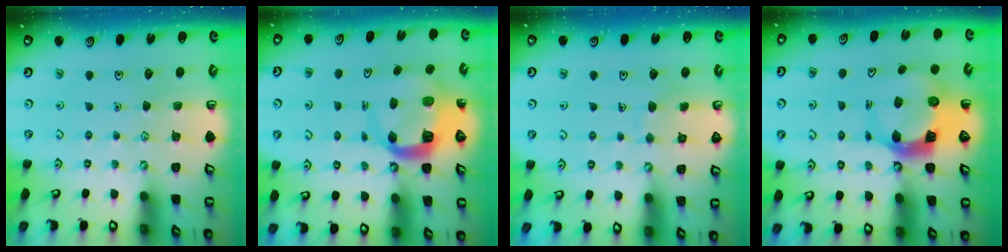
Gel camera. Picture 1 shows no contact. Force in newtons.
{"total": 8.4, "press": 8.3, "slide": 0.9}
{"total": 5.6, "press": 5.6, "slide": 0.5}
{"total": 6.3, "press": 6.3, "slide": 0.6}